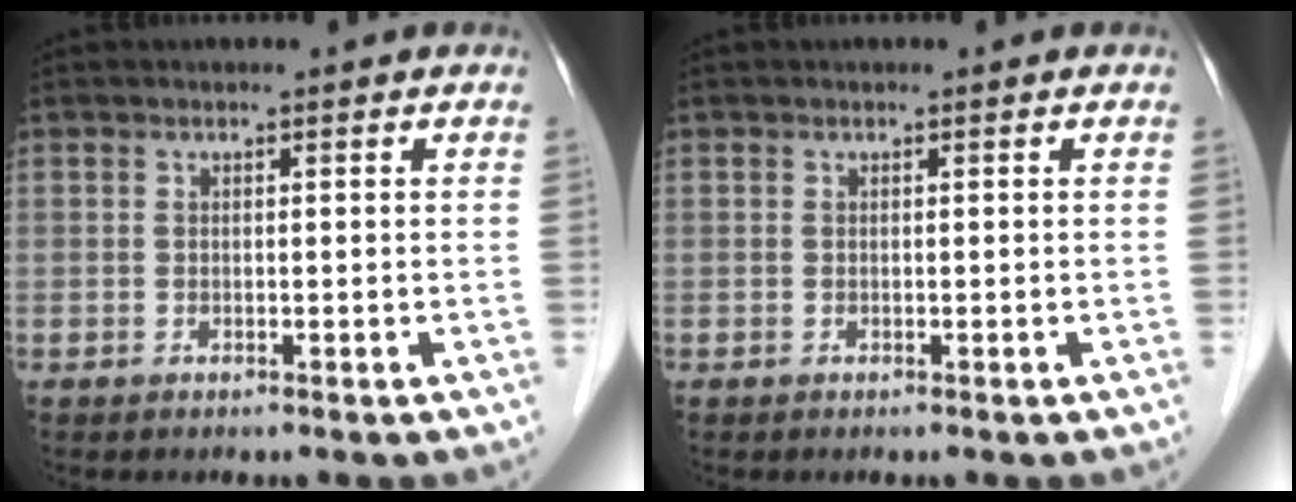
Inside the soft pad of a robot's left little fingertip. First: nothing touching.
{"total": 0.0}